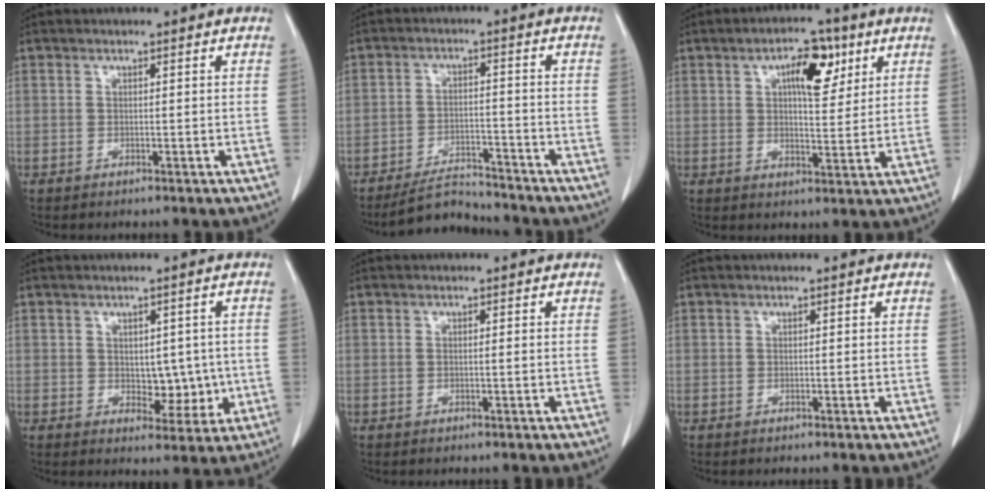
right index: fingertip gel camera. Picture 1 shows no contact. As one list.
[{"total": 6.1, "force": [-6.0, 1.1, 0.7], "torque": [-0.012, -0.003, -0.100]}, {"total": 8.0, "force": [3.6, 3.2, 6.4], "torque": [-0.099, 0.012, 0.054]}, {"total": 5.4, "force": [-0.2, 3.2, 4.3], "torque": [-0.047, 0.003, 0.007]}, {"total": 0.6, "force": [-0.1, 0.0, 0.6], "torque": [-0.012, 0.000, 0.000]}, {"total": 0.0}]